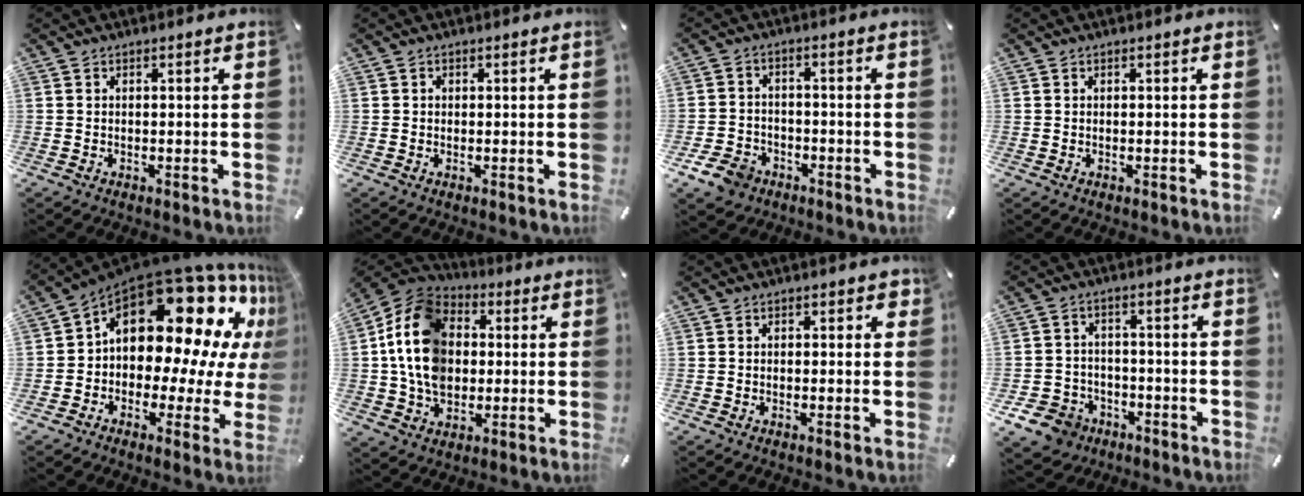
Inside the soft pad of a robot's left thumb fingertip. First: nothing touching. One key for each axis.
{"total": 0.5, "fx": 0.0, "fy": 0.5, "fz": 0.2, "tx": -0.002, "ty": 0.003, "tz": -0.001}
{"total": 7.1, "fx": -4.1, "fy": 5.3, "fz": 2.3, "tx": -0.057, "ty": 0.025, "tz": -0.078}
{"total": 0.0}
{"total": 22.0, "fx": 10.2, "fy": 12.5, "fz": 14.9, "tx": -0.230, "ty": -0.089, "tz": 0.177}
{"total": 15.3, "fx": 0.4, "fy": 12.3, "fz": 9.1, "tx": -0.210, "ty": 0.010, "tz": 0.007}
{"total": 1.2, "fx": -0.1, "fy": 0.9, "fz": 0.7, "tx": 0.001, "ty": 0.000, "tz": -0.007}
{"total": 8.5, "fx": -4.7, "fy": 6.7, "fz": 2.3, "tx": -0.062, "ty": 0.039, "tz": -0.086}